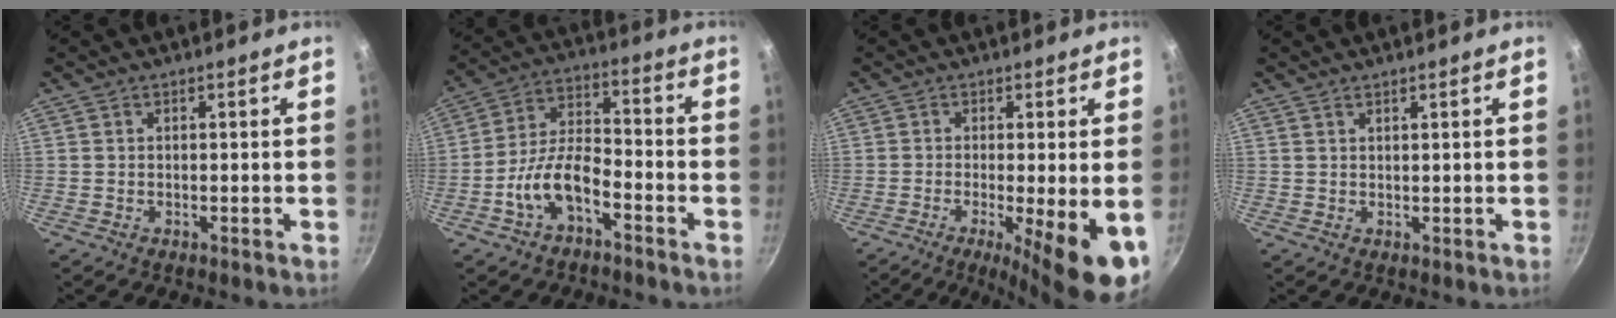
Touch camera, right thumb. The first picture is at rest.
{"total": 10.3, "force": [-5.1, 4.8, 7.6], "torque": [-0.130, 0.051, -0.100]}
{"total": 11.6, "force": [-3.3, 2.1, 10.9], "torque": [-0.155, -0.010, -0.045]}
{"total": 0.8, "force": [0.7, 0.0, 0.4], "torque": [-0.002, -0.010, 0.008]}